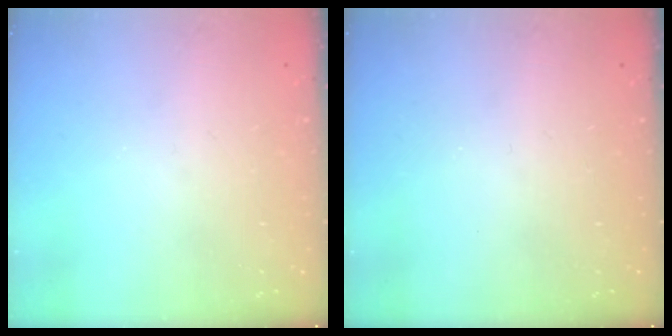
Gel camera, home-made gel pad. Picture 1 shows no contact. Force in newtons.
{"total": 0.0}